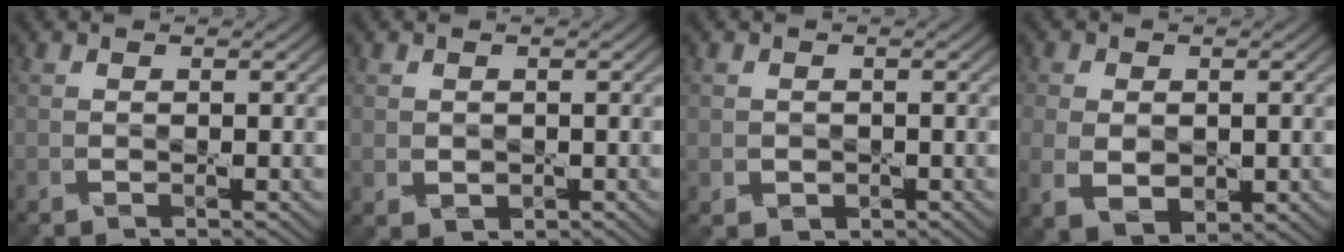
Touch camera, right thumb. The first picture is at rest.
{"total": 1.3, "force": [0.1, 1.2, 0.5], "torque": [-0.017, -0.009, 0.006]}
{"total": 1.5, "force": [-0.4, 1.4, 0.4], "torque": [-0.011, -0.010, -0.007]}
{"total": 5.5, "force": [-1.0, 3.7, 3.9], "torque": [-0.091, -0.020, -0.007]}